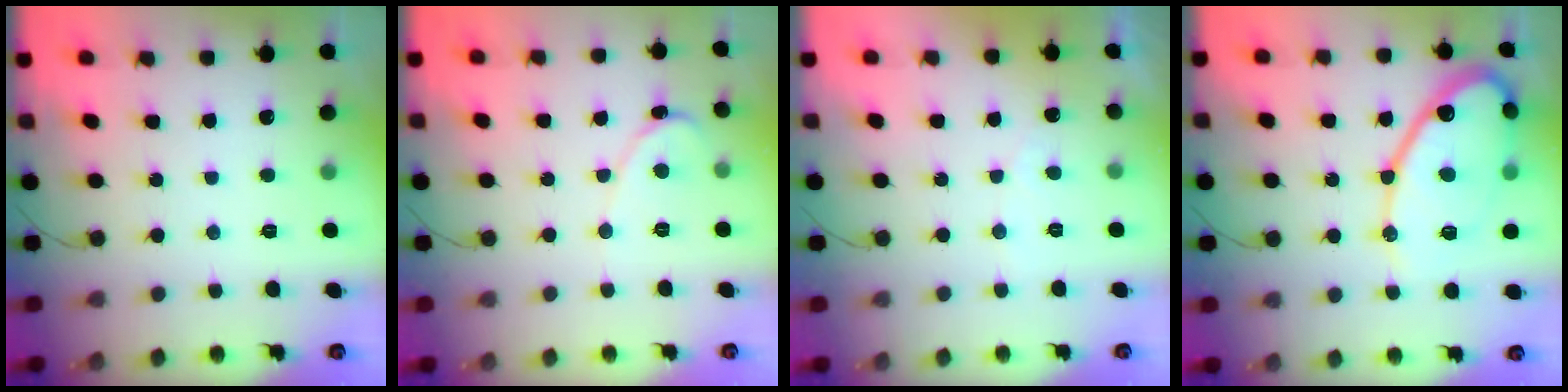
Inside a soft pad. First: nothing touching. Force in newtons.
{"total": 1.6, "press": 1.6, "slide": 0.0}
{"total": 2.2, "press": 2.2, "slide": 0.1}
{"total": 17.5, "press": 17.4, "slide": 1.5}